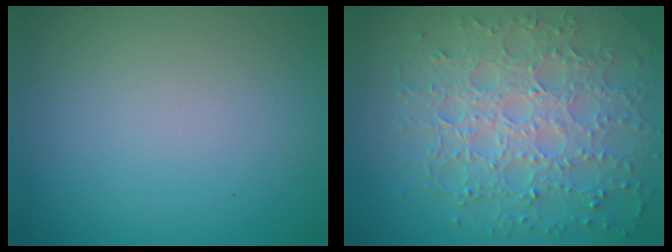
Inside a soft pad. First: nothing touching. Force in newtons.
{"total": 7.7, "press": 5.6, "slide": 5.2}